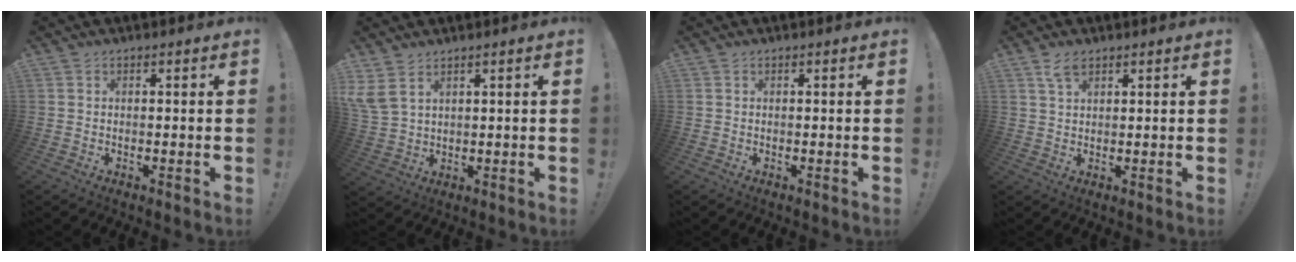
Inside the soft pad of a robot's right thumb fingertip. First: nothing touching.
{"total": 6.5, "force": [4.1, 3.4, 3.7], "torque": [-0.089, -0.017, 0.080]}
{"total": 0.0}
{"total": 4.1, "force": [2.6, 1.9, 2.5], "torque": [-0.043, -0.009, 0.047]}